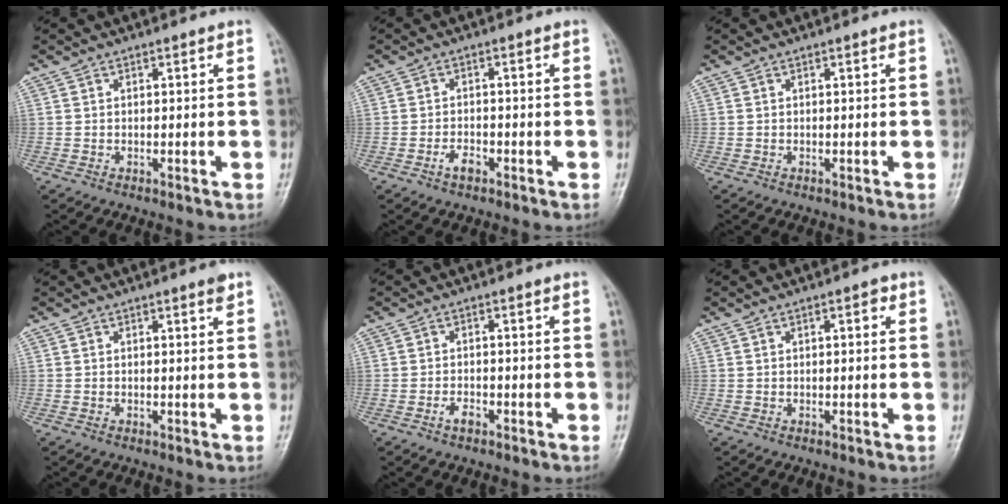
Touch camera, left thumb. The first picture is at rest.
{"total": 2.2, "force": [-1.3, 1.1, 1.4], "torque": [-0.023, 0.008, -0.024]}
{"total": 0.0}
{"total": 1.1, "force": [0.8, 0.0, 0.8], "torque": [-0.010, -0.005, 0.010]}
{"total": 1.9, "force": [-1.1, 1.0, 1.2], "torque": [-0.021, 0.007, -0.021]}
{"total": 1.5, "force": [0.6, 0.6, 1.3], "torque": [-0.015, 0.002, 0.006]}